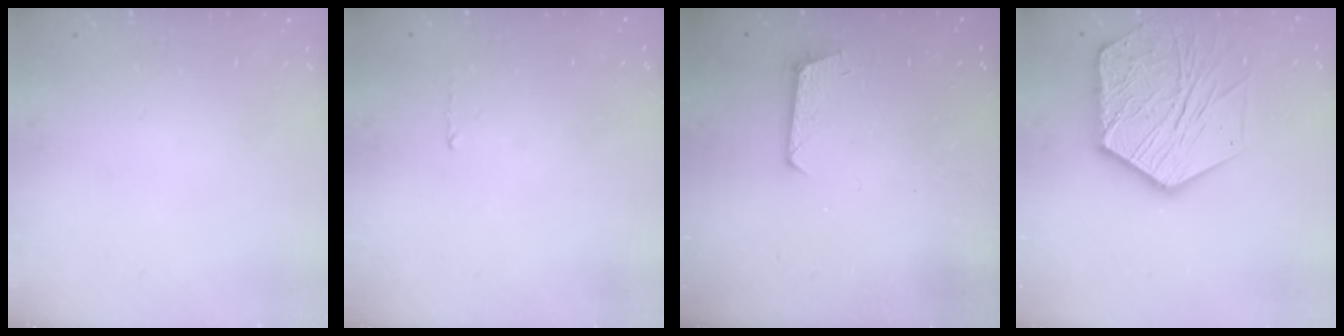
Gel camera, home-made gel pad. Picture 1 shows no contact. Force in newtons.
{"total": 4.1, "press": 4.0, "slide": 0.4}
{"total": 6.7, "press": 6.7, "slide": 0.5}
{"total": 18.6, "press": 18.6, "slide": 1.4}